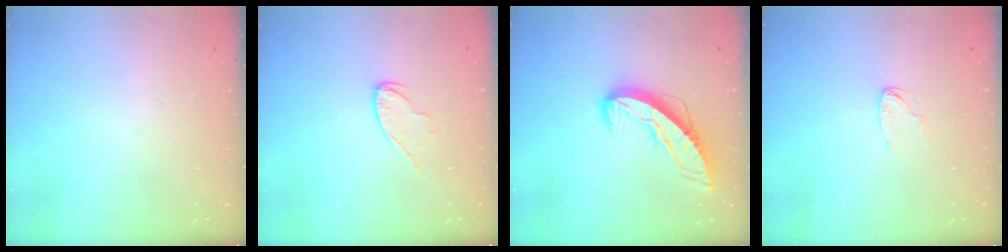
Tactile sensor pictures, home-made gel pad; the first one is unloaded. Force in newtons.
{"total": 7.2, "press": 7.2, "slide": 0.4}
{"total": 10.2, "press": 10.1, "slide": 1.1}
{"total": 2.5, "press": 2.5, "slide": 0.2}